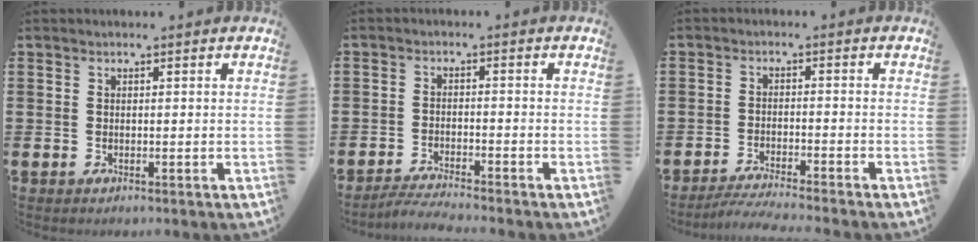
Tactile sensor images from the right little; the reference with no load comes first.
{"total": 2.5, "force": [-2.4, -0.3, 0.5], "torque": [-0.008, 0.004, -0.050]}
{"total": 2.9, "force": [-2.7, -0.3, 1.0], "torque": [-0.014, 0.001, -0.052]}